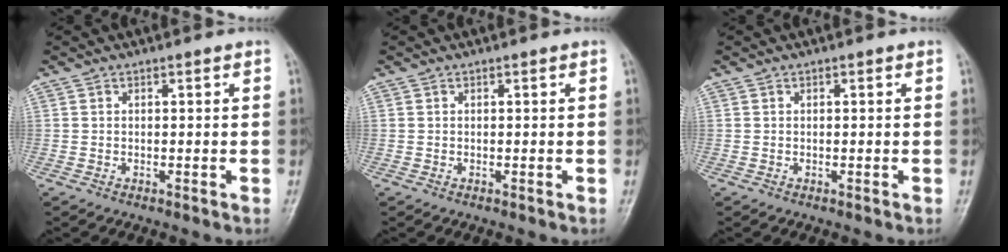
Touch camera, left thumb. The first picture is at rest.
{"total": 0.0}
{"total": 0.0}